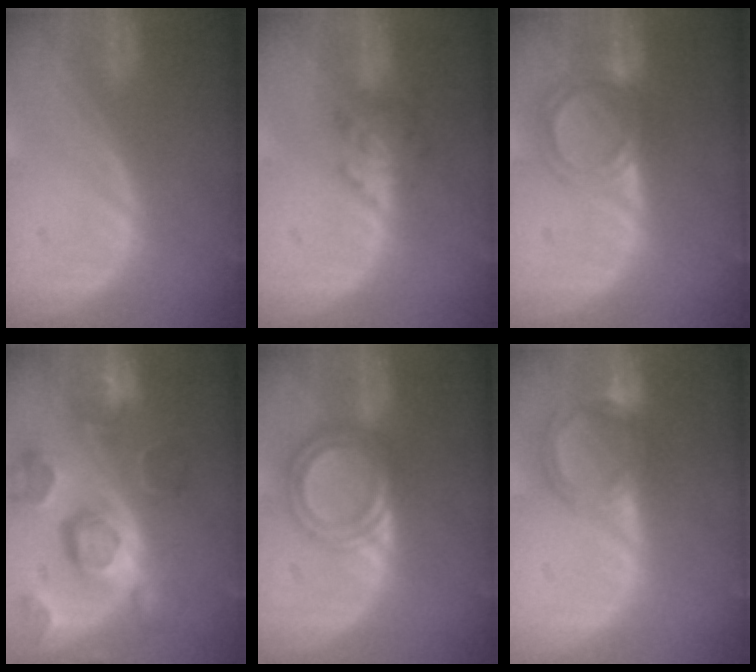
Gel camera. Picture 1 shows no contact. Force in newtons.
{"total": 4.8, "press": 4.6, "slide": 1.6}
{"total": 6.1, "press": 5.2, "slide": 3.2}
{"total": 12.1, "press": 10.4, "slide": 6.1}
{"total": 5.8, "press": 5.8, "slide": 0.2}
{"total": 6.4, "press": 5.9, "slide": 2.7}